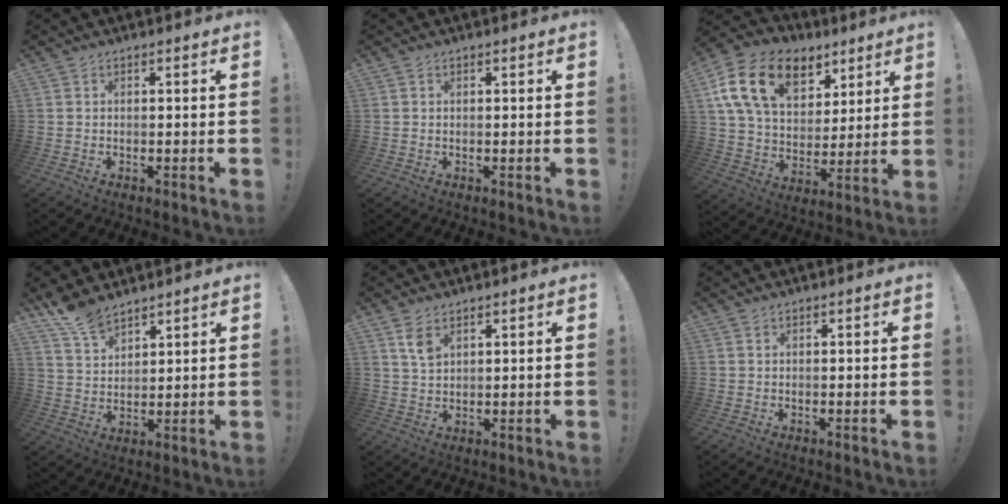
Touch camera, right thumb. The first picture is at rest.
{"total": 0.0}
{"total": 20.4, "force": [9.5, 13.6, 11.8], "torque": [-0.208, -0.034, 0.178]}
{"total": 8.7, "force": [7.3, 3.4, 3.2], "torque": [-0.068, -0.044, 0.140]}
{"total": 4.8, "force": [2.7, 2.5, 3.2], "torque": [-0.047, -0.015, 0.047]}
{"total": 0.0}